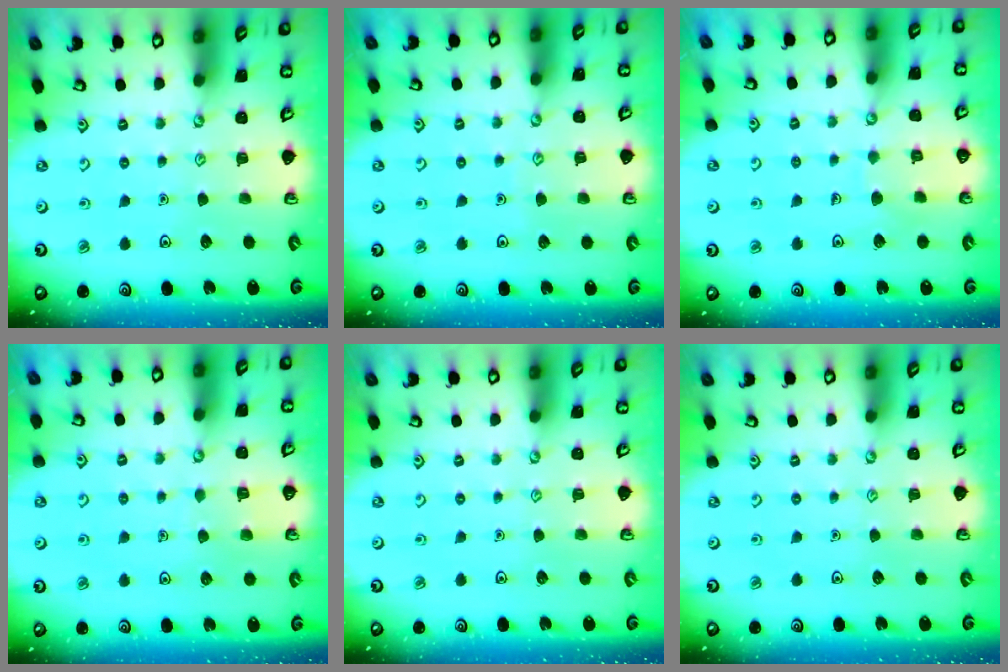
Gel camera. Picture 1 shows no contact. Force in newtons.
{"total": 2.6, "press": 2.5, "slide": 0.3}
{"total": 5.3, "press": 5.3, "slide": 0.4}
{"total": 3.1, "press": 3.1, "slide": 0.3}
{"total": 0.0}
{"total": 0.0}